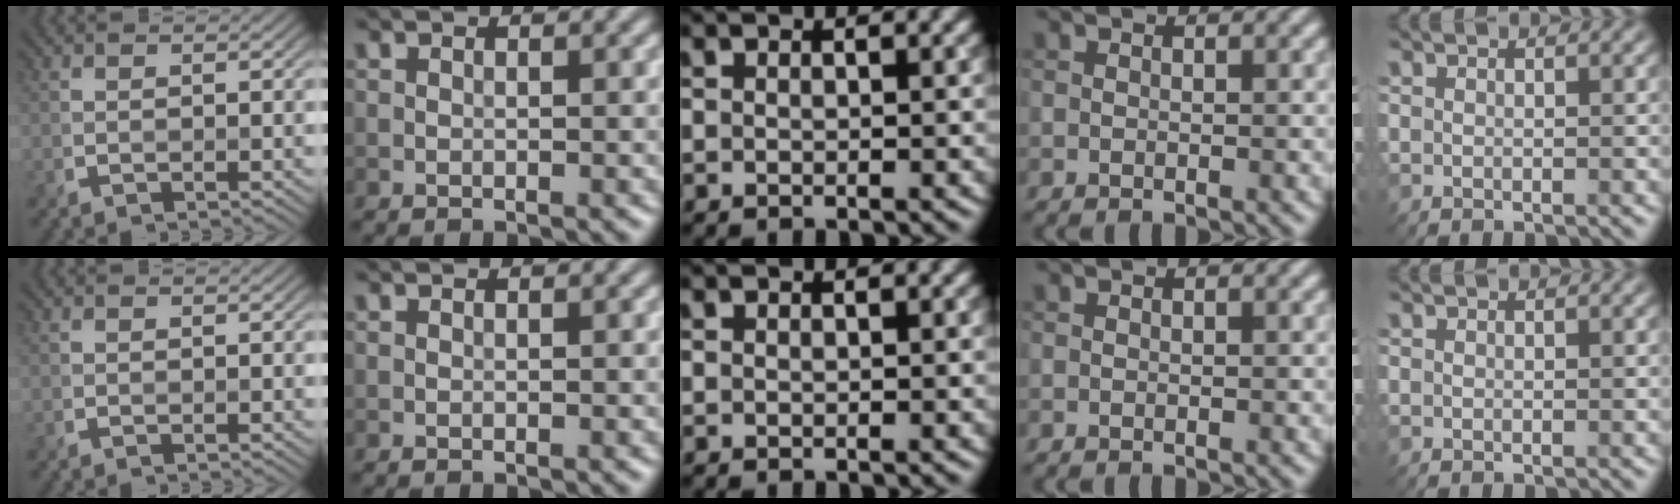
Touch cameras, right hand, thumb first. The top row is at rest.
{}